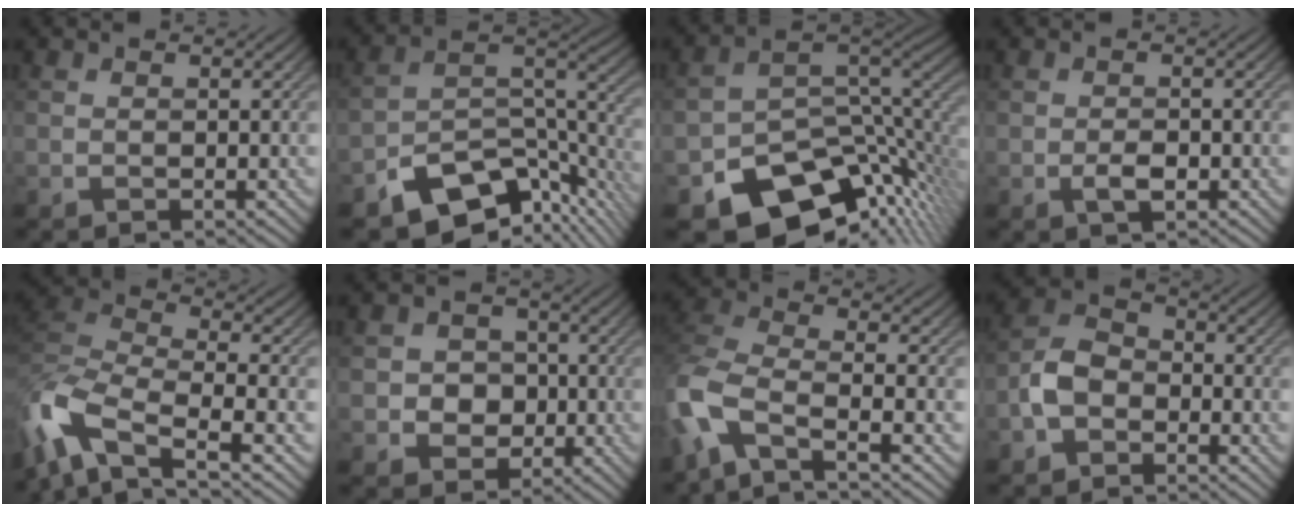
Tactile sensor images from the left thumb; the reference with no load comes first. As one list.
[{"total": 12.4, "force": [-8.8, 5.5, 6.8], "torque": [-0.108, -0.018, -0.152]}, {"total": 13.2, "force": [-8.5, 7.1, 7.3], "torque": [-0.122, -0.028, -0.129]}, {"total": 2.1, "force": [-0.9, 1.0, 1.6], "torque": [-0.029, -0.001, -0.016]}, {"total": 12.3, "force": [-7.4, 5.3, 8.3], "torque": [-0.213, -0.017, -0.139]}, {"total": 4.5, "force": [-0.7, 4.1, 1.7], "torque": [-0.027, 0.003, -0.032]}, {"total": 9.7, "force": [-5.3, 3.6, 7.3], "torque": [-0.172, -0.012, -0.120]}, {"total": 5.1, "force": [-2.5, 3.4, 2.7], "torque": [-0.057, 0.006, -0.062]}]